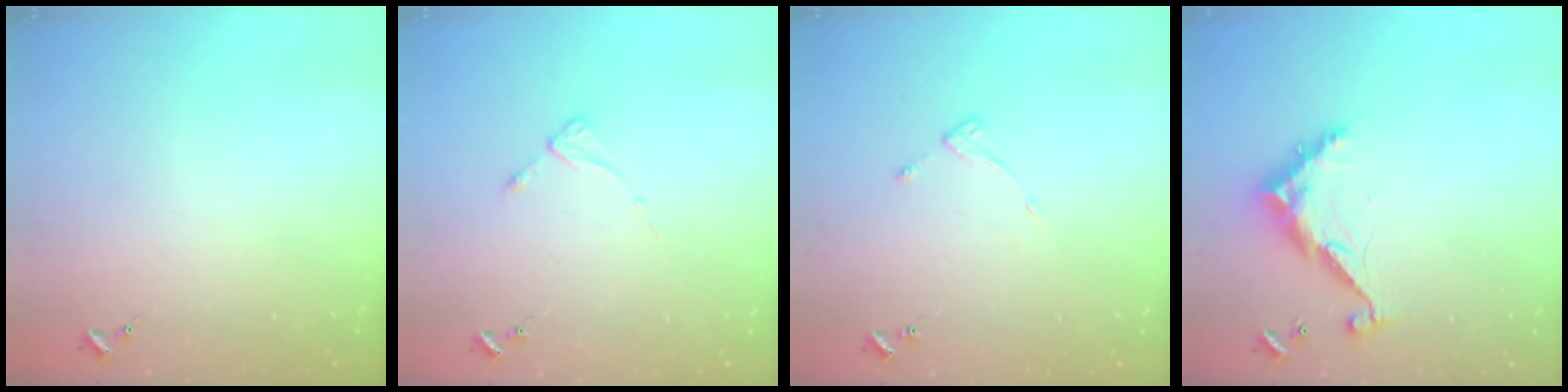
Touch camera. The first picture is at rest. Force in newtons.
{"total": 2.5, "press": 2.5, "slide": 0.3}
{"total": 4.1, "press": 4.1, "slide": 0.5}
{"total": 10.2, "press": 10.2, "slide": 0.8}